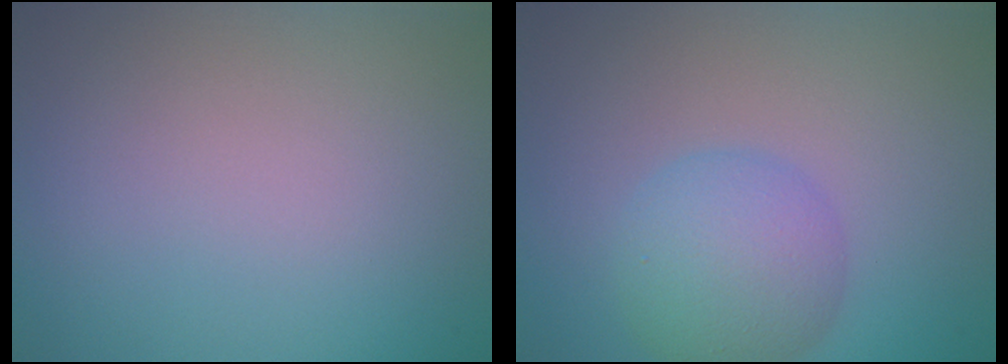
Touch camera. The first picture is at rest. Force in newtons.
{"total": 5.2, "press": 5.2, "slide": 0.2}